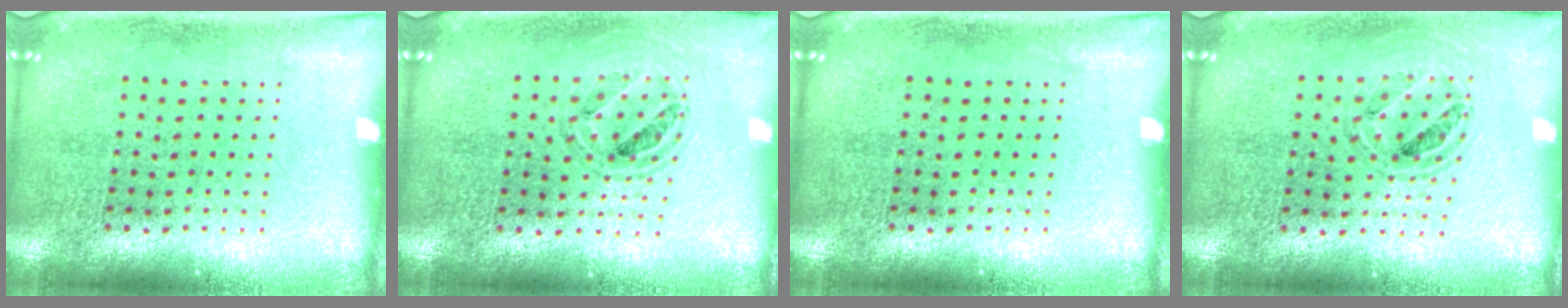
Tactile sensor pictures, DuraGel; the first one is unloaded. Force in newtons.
{"total": 0.8, "press": 0.8, "slide": 0.1}
{"total": 0.0}
{"total": 0.8, "press": 0.8, "slide": 0.1}